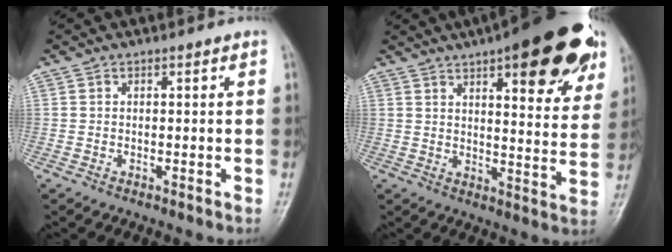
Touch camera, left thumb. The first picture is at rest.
{"total": 23.5, "force": [13.2, 7.6, 17.8], "torque": [-0.200, -0.030, 0.171]}